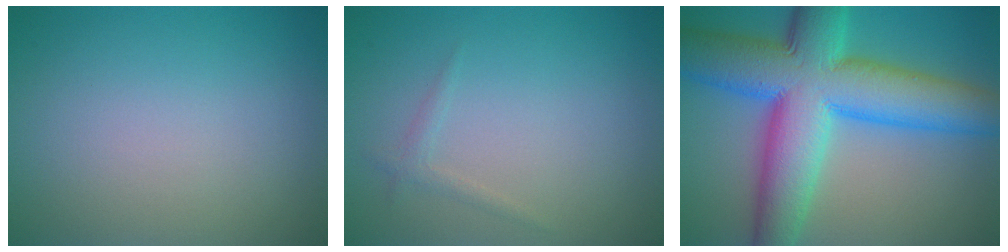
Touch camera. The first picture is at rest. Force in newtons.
{"total": 0.9, "press": 0.9, "slide": 0.0}
{"total": 13.7, "press": 13.7, "slide": 0.2}